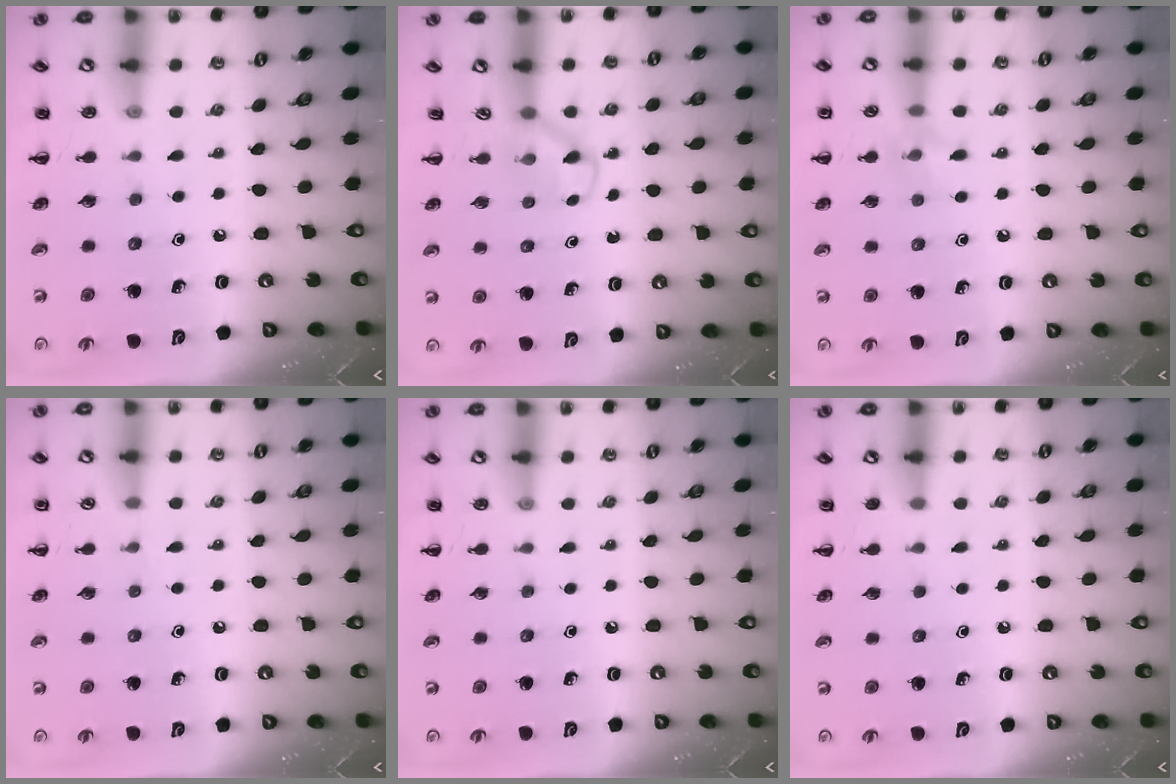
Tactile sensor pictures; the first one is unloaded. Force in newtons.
{"total": 2.9, "press": 2.7, "slide": 1.2}
{"total": 6.8, "press": 6.6, "slide": 1.6}
{"total": 3.0, "press": 2.8, "slide": 1.0}
{"total": 0.0}
{"total": 1.9, "press": 1.9, "slide": 0.4}